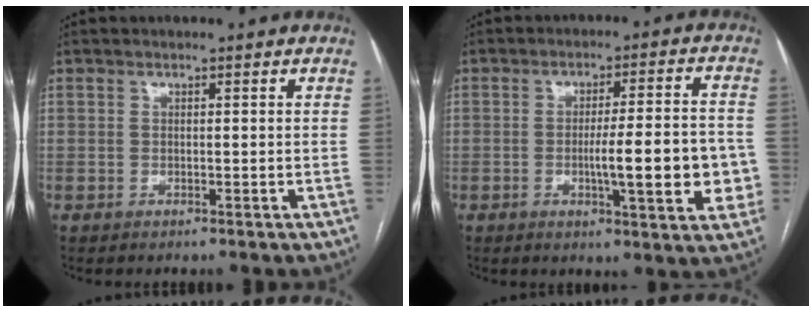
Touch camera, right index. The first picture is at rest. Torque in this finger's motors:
{"motor_torque": [1.54, -0.60, 0.83, 0.15]}